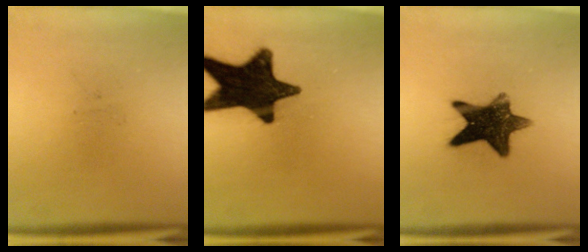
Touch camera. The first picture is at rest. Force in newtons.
{"total": 17.7}
{"total": 12.3}